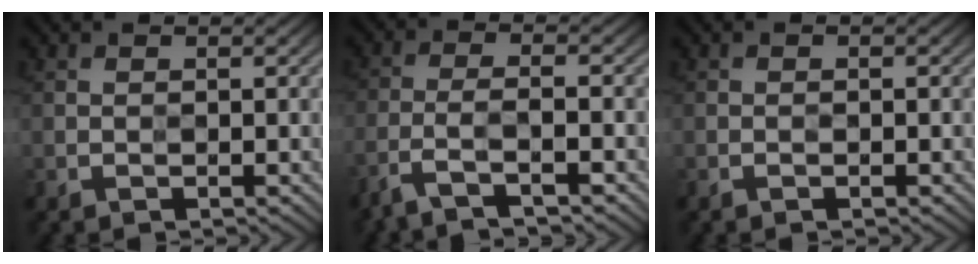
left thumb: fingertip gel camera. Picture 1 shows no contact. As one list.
[{"total": 5.1, "force": [-3.5, 0.9, 3.5], "torque": [-0.069, 0.000, -0.081]}, {"total": 0.5, "force": [-0.3, 0.1, 0.4], "torque": [-0.008, 0.001, -0.006]}]